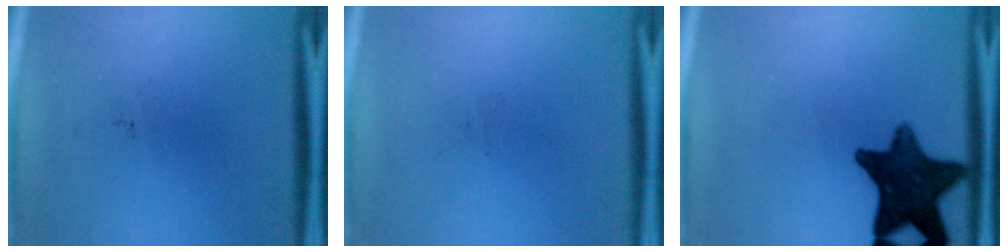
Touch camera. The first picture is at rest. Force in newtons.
{"total": 0.0}
{"total": 14.0}